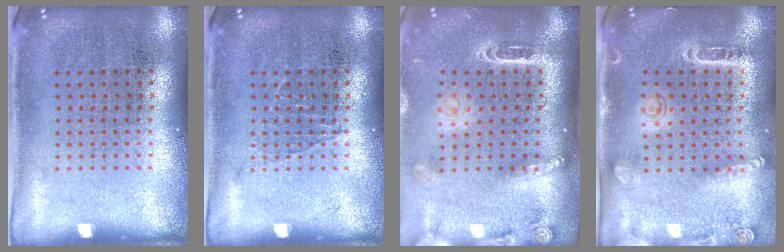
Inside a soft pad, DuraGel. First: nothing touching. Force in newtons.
{"total": 0.5, "press": 0.5, "slide": 0.1}
{"total": 2.4, "press": 1.8, "slide": 1.5}
{"total": 1.5, "press": 1.5, "slide": 0.5}